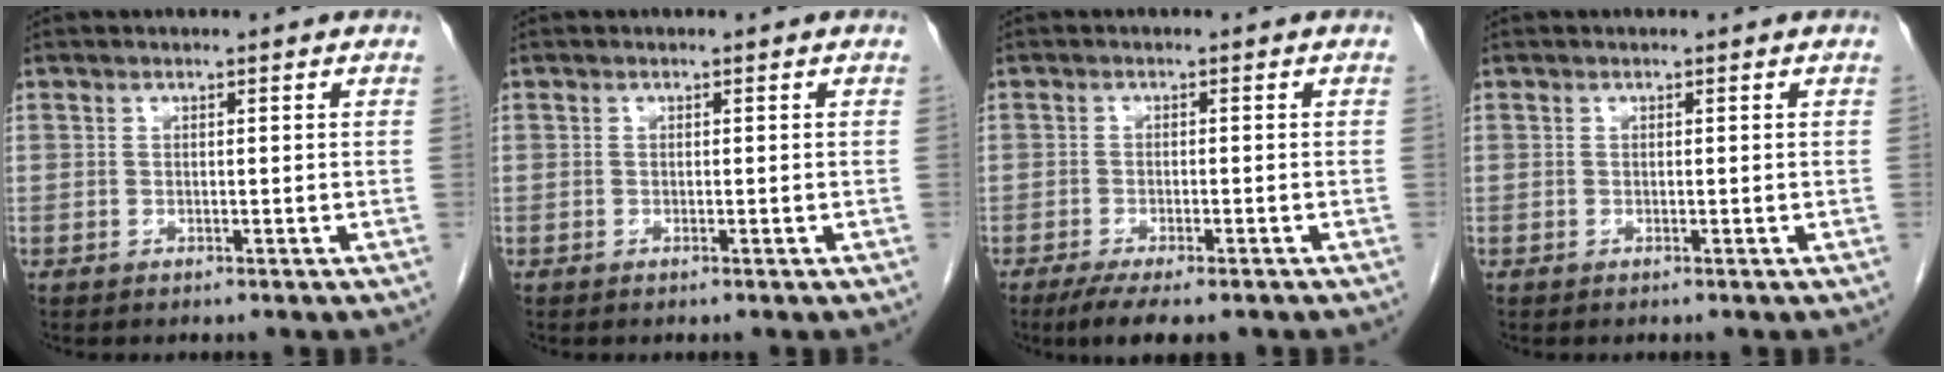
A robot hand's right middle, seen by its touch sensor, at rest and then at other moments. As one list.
[{"total": 0.0}, {"total": 7.3, "force": [-5.5, 1.6, 4.5], "torque": [-0.068, -0.015, -0.084]}, {"total": 0.0}]